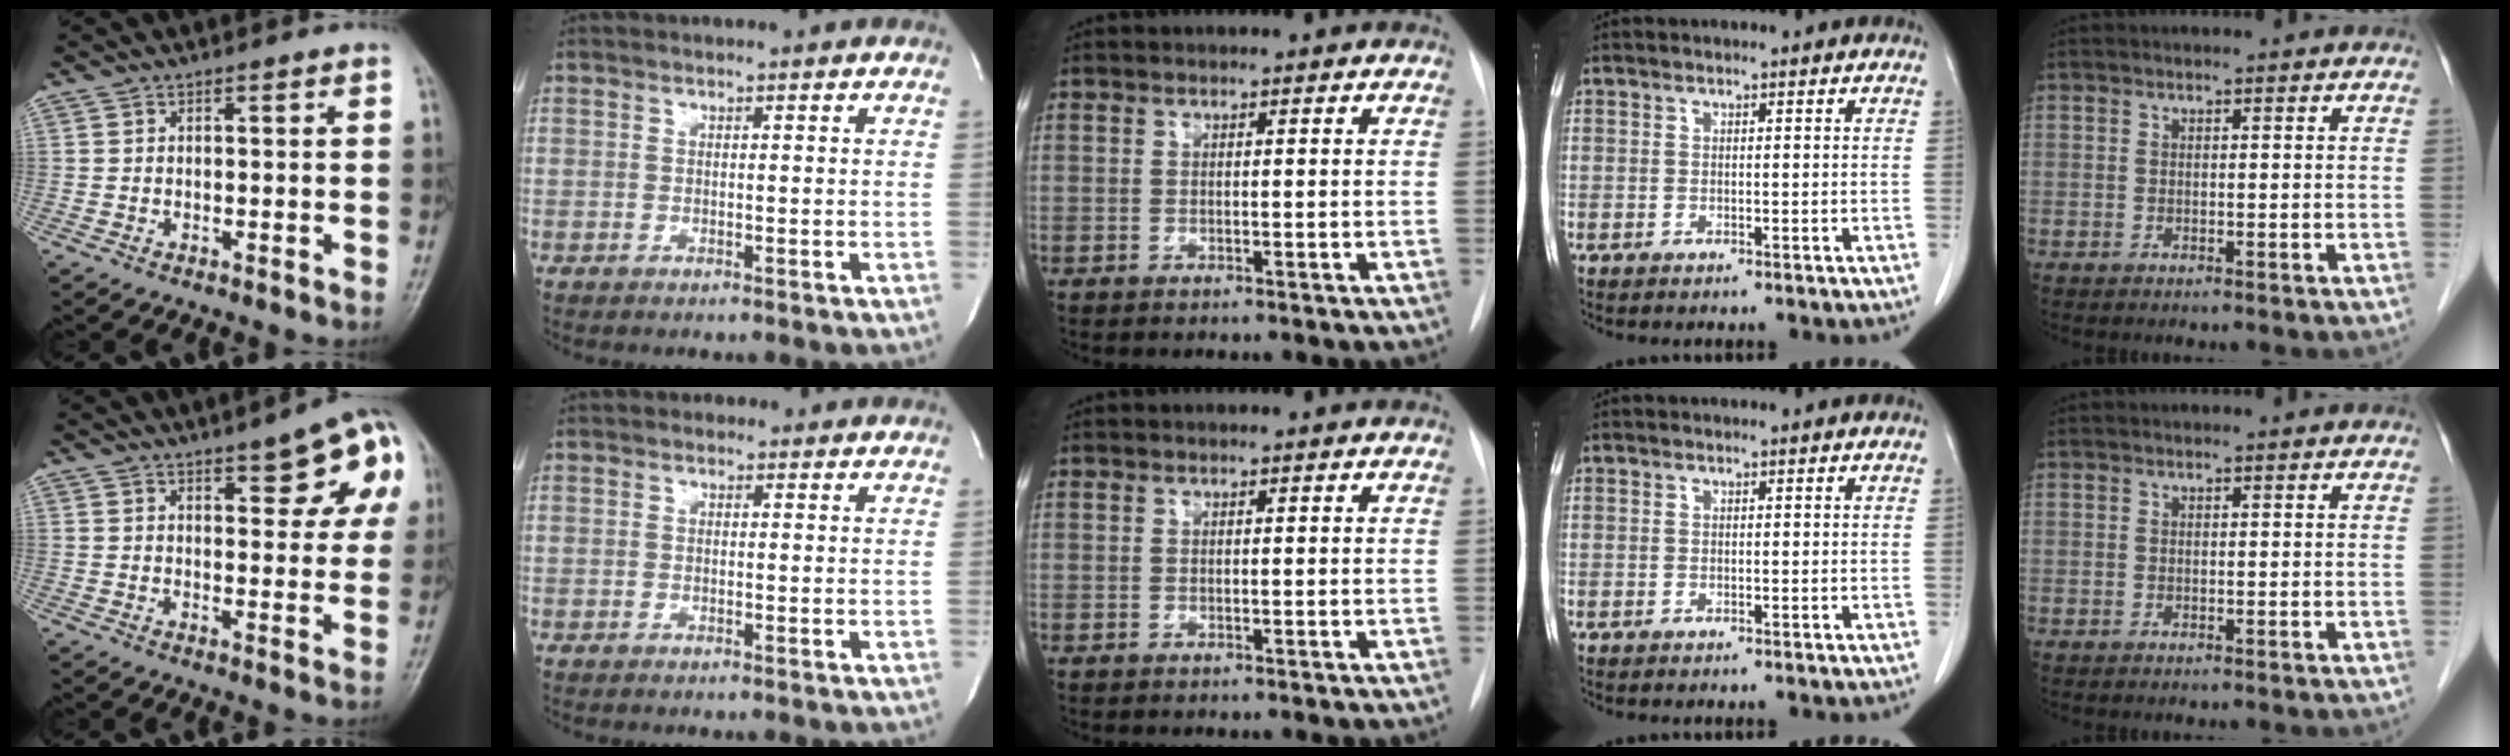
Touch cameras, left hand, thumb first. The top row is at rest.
{"thumb": {"total": 13.0, "force": [5.5, 4.8, 10.7], "torque": [-0.099, -0.008, 0.062]}, "index": {"total": 1.4, "force": [0.8, 1.1, 0.0], "torque": [0.004, 0.010, 0.006]}}